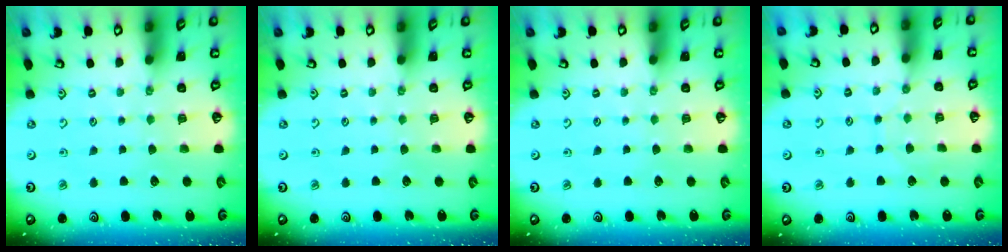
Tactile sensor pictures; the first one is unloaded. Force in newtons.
{"total": 0.0}
{"total": 0.0}
{"total": 5.0, "press": 5.0, "slide": 0.5}